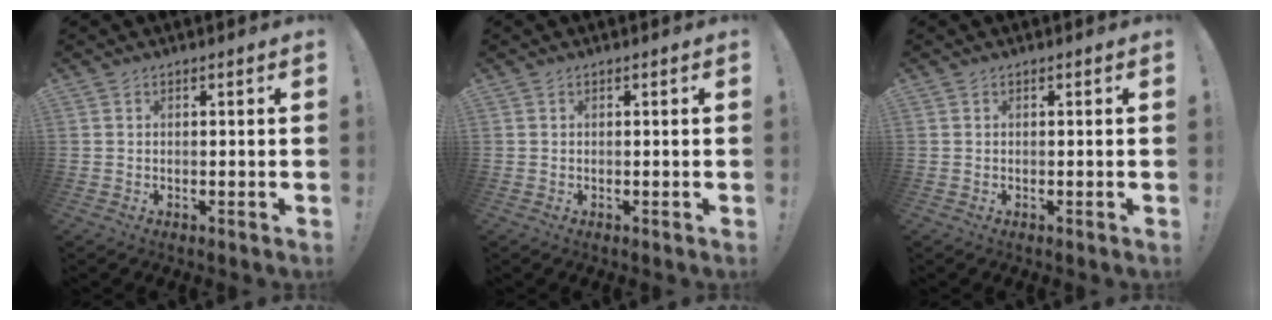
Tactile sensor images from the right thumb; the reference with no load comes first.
{"total": 0.0}
{"total": 0.0}